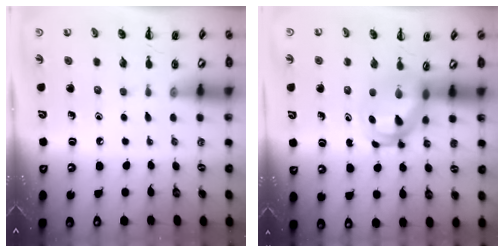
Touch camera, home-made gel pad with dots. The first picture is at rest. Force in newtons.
{"total": 4.9, "press": 4.7, "slide": 1.2}